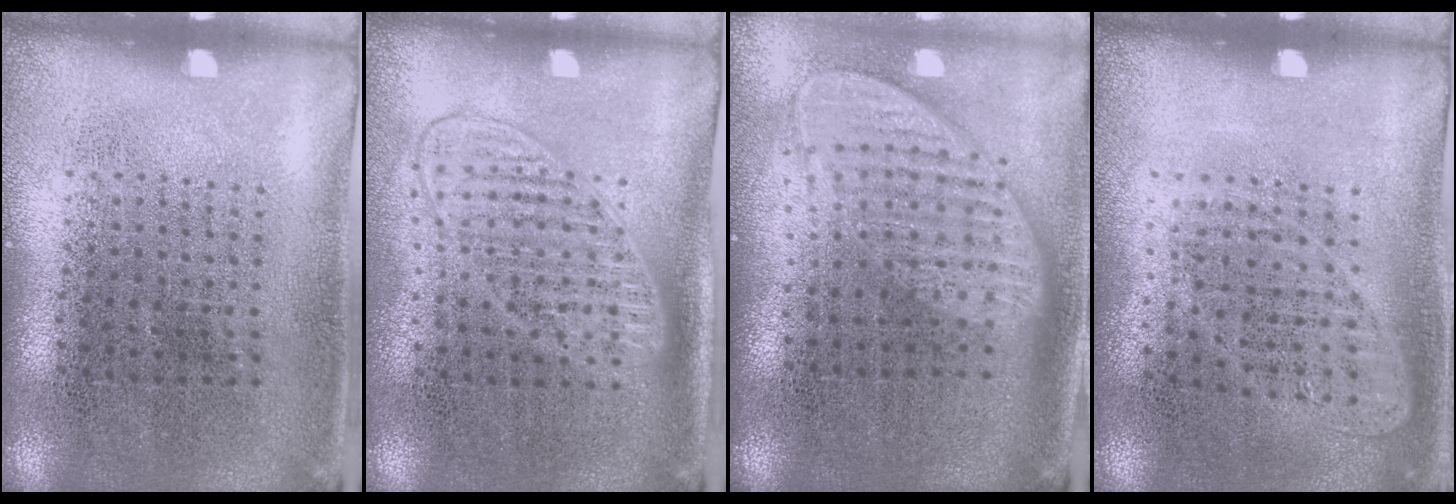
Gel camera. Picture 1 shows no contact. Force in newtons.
{"total": 1.4, "press": 1.2, "slide": 0.7}
{"total": 2.0, "press": 1.5, "slide": 1.3}
{"total": 1.0, "press": 0.9, "slide": 0.4}